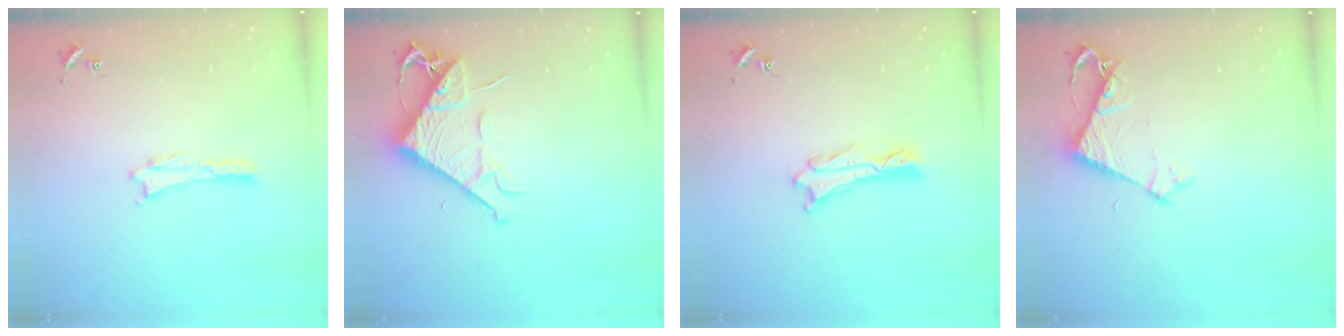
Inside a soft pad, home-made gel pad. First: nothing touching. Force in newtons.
{"total": 8.2, "press": 8.1, "slide": 1.1}
{"total": 1.1, "press": 1.1, "slide": 0.2}
{"total": 5.1, "press": 5.1, "slide": 0.4}